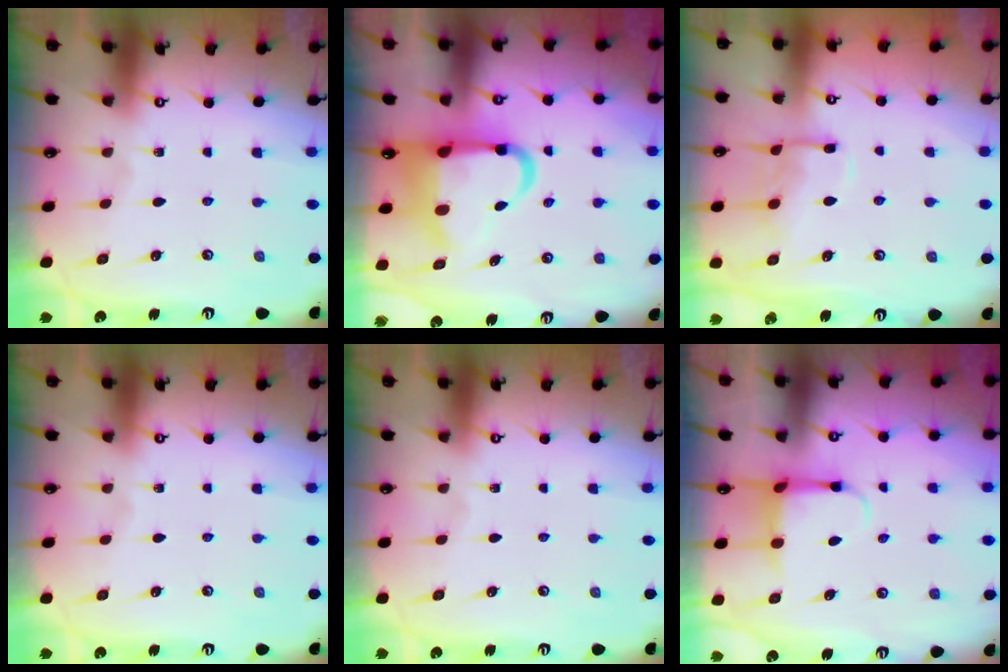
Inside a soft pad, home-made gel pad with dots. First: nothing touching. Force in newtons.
{"total": 11.1, "press": 10.9, "slide": 2.4}
{"total": 10.2, "press": 10.2, "slide": 1.1}
{"total": 0.0}
{"total": 0.0}
{"total": 4.5, "press": 4.4, "slide": 0.9}